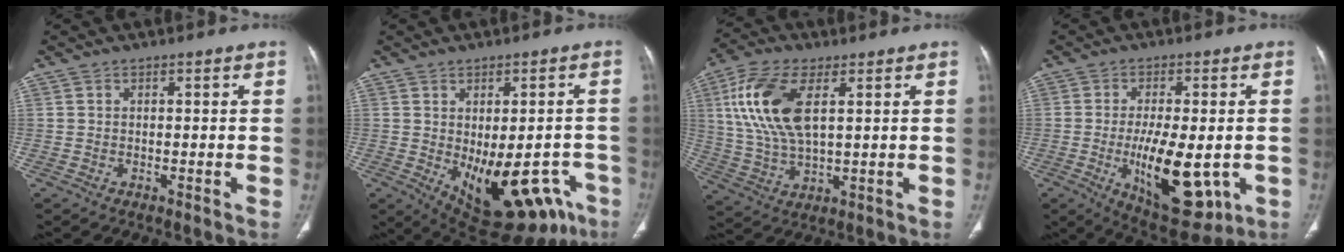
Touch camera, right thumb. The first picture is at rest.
{"total": 19.8, "force": [-7.7, 10.1, 15.2], "torque": [-0.152, 0.011, -0.082]}
{"total": 14.8, "force": [4.2, 7.0, 12.4], "torque": [-0.264, -0.003, 0.084]}
{"total": 15.7, "force": [-3.5, 6.8, 13.7], "torque": [-0.199, -0.016, -0.036]}